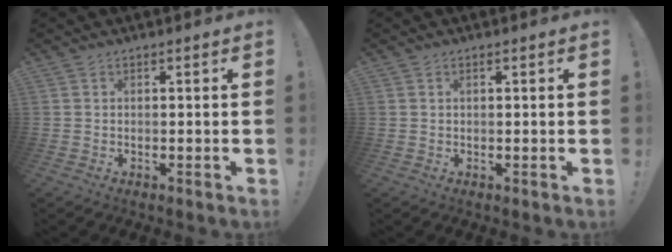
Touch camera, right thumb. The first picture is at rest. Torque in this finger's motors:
{"motor_torque": [0.12, 0.01, 0.04, -0.17, 0.03]}